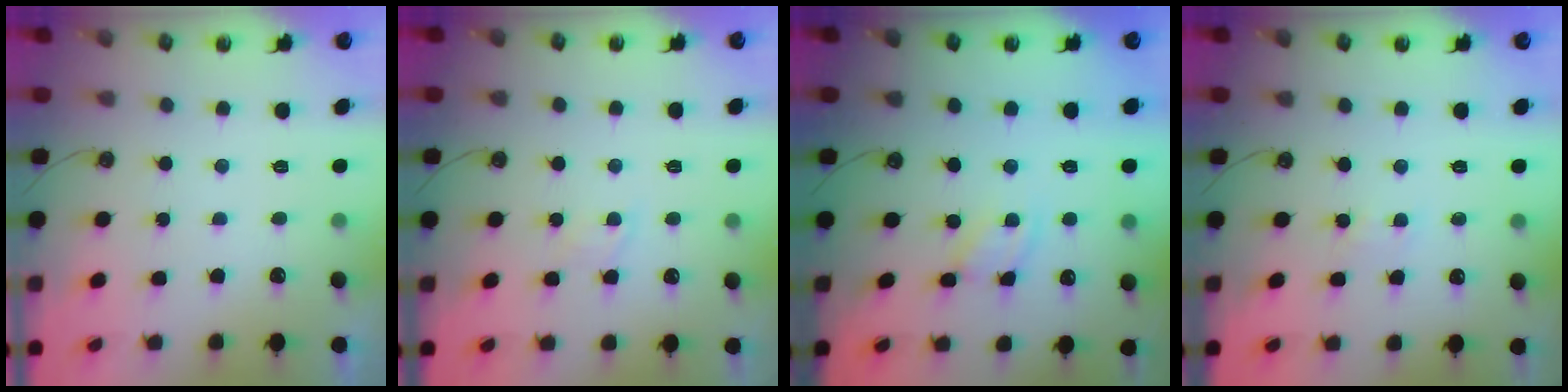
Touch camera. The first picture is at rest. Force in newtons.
{"total": 2.8, "press": 2.8, "slide": 0.4}
{"total": 2.1, "press": 2.1, "slide": 0.3}
{"total": 2.8, "press": 2.7, "slide": 0.4}